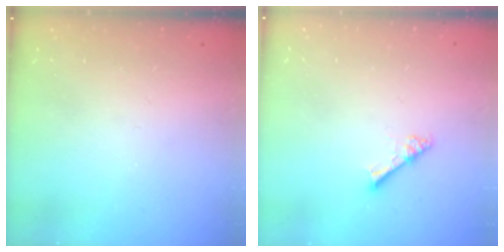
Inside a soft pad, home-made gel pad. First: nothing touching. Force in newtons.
{"total": 3.6, "press": 3.6, "slide": 0.3}